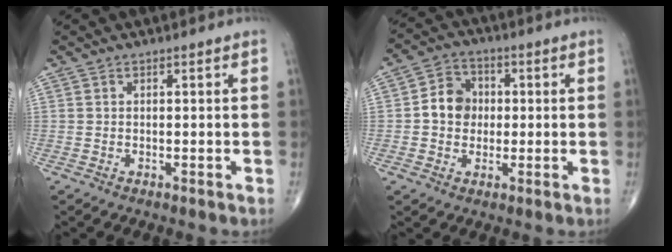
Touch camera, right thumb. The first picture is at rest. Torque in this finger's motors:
{"motor_torque": [0.61, 0.77, 0.19, -0.07, 0.03]}